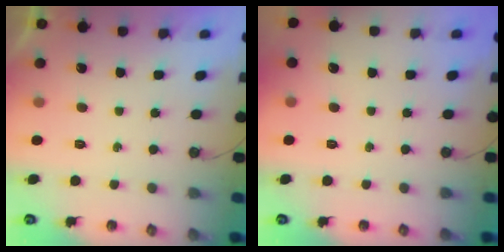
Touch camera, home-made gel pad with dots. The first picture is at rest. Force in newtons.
{"total": 0.0}